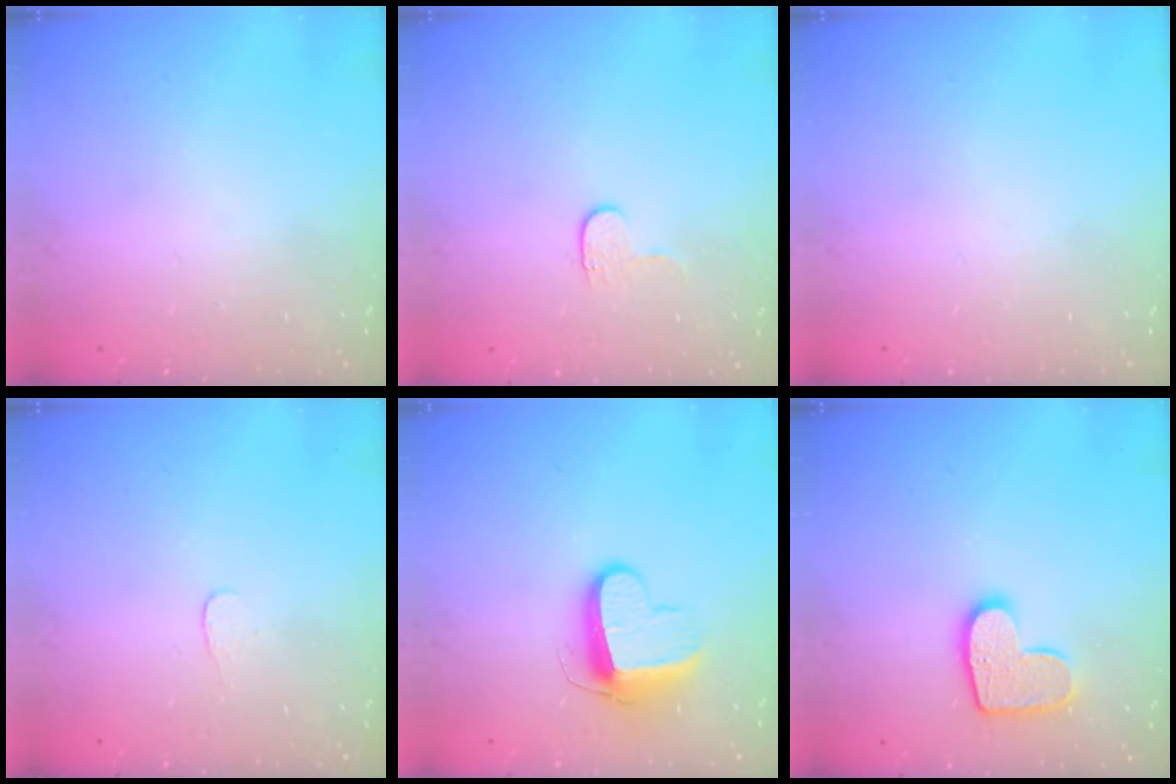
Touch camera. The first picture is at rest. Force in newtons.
{"total": 3.4, "press": 3.4, "slide": 0.4}
{"total": 0.0}
{"total": 3.0, "press": 3.0, "slide": 0.2}
{"total": 10.3, "press": 10.3, "slide": 0.5}
{"total": 11.6, "press": 11.6, "slide": 0.6}